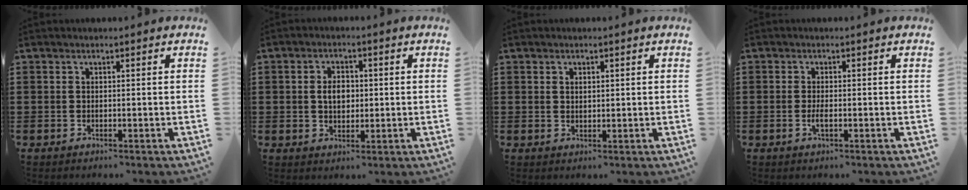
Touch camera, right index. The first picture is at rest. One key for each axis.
{"total": 3.7, "fx": 0.2, "fy": 2.4, "fz": 2.8, "tx": -0.043, "ty": 0.003, "tz": -0.003}
{"total": 1.0, "fx": 0.6, "fy": 0.6, "fz": 0.5, "tx": -0.012, "ty": 0.003, "tz": 0.011}
{"total": 1.5, "fx": -0.6, "fy": 0.3, "fz": 1.3, "tx": -0.031, "ty": -0.004, "tz": -0.013}